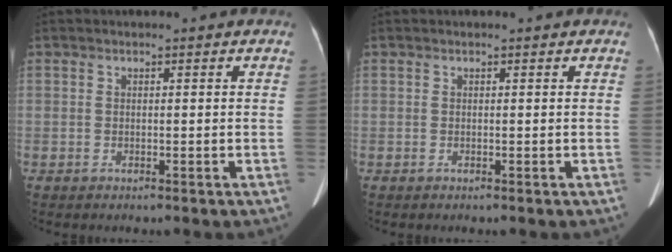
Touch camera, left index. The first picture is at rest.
{"total": 0.0}